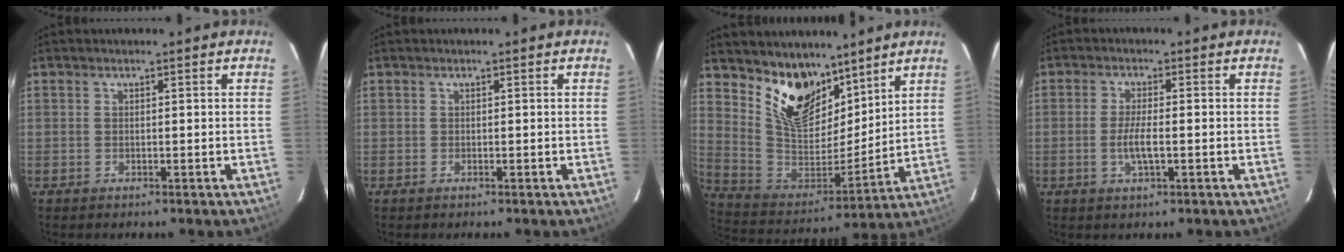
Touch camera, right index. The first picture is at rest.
{"total": 0.0}
{"total": 15.9, "force": [11.0, 8.3, 7.9], "torque": [-0.163, -0.007, 0.210]}
{"total": 4.2, "force": [-1.1, 0.8, 4.0], "torque": [-0.077, -0.005, -0.020]}